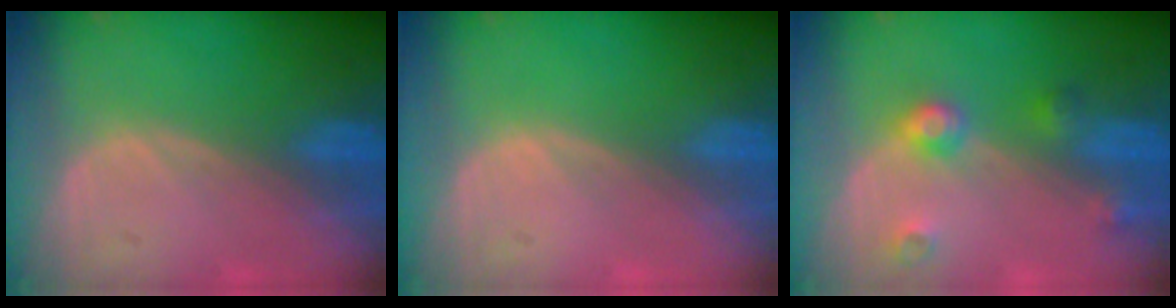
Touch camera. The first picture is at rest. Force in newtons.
{"total": 0.0}
{"total": 4.4, "press": 3.9, "slide": 2.1}